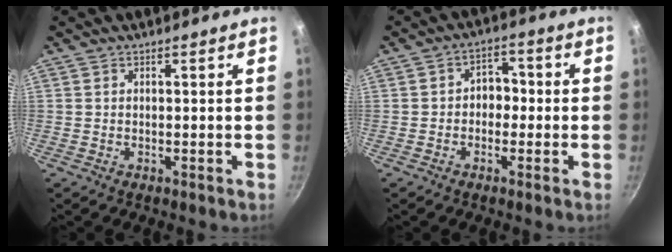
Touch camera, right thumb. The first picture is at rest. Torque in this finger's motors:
{"motor_torque": [-0.37, -0.05, 0.12, 0.29, 0.09]}